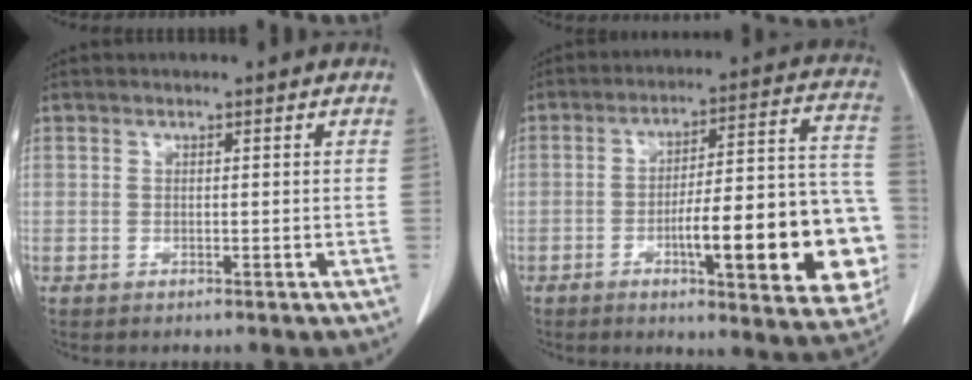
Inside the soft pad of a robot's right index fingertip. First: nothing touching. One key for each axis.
{"total": 21.1, "fx": -5.7, "fy": 4.2, "fz": 19.8, "tx": -0.193, "ty": 0.029, "tz": -0.063}